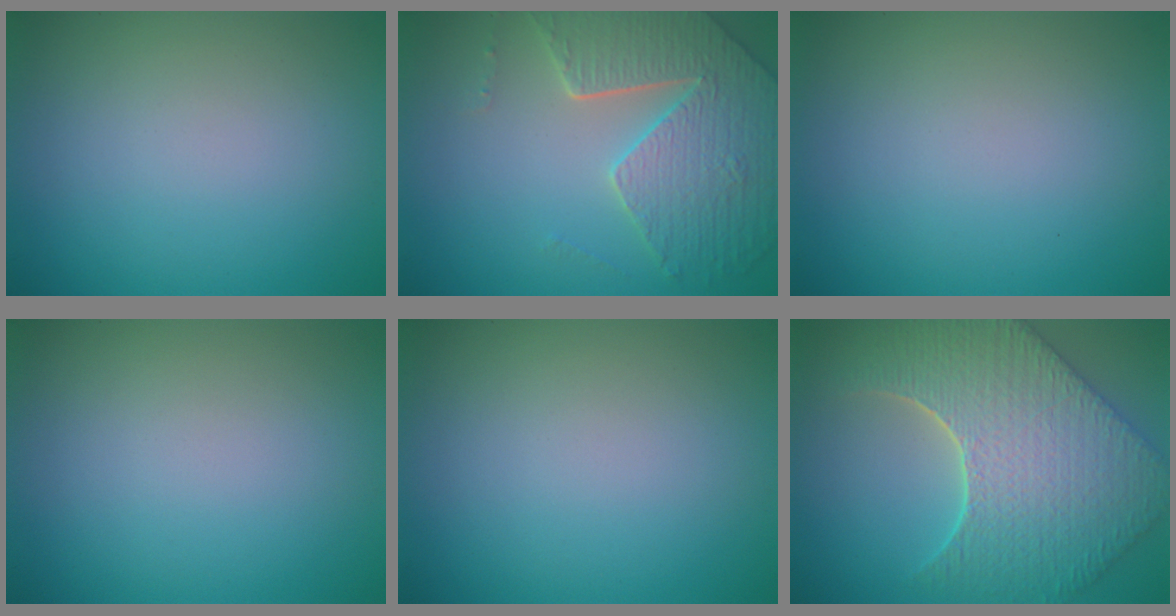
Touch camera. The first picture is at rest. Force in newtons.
{"total": 6.1, "press": 5.0, "slide": 3.4}
{"total": 0.0}
{"total": 0.0}
{"total": 0.0}
{"total": 9.2, "press": 7.4, "slide": 5.5}